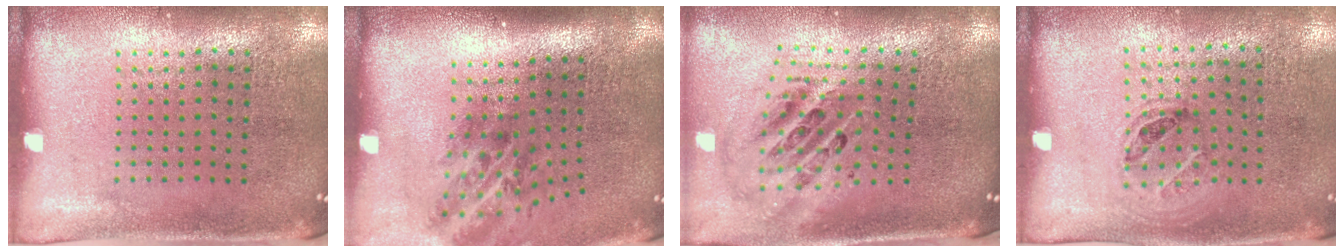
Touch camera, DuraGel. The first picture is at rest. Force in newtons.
{"total": 2.1, "press": 1.4, "slide": 1.6}
{"total": 2.4, "press": 1.7, "slide": 1.7}
{"total": 1.0, "press": 0.8, "slide": 0.6}